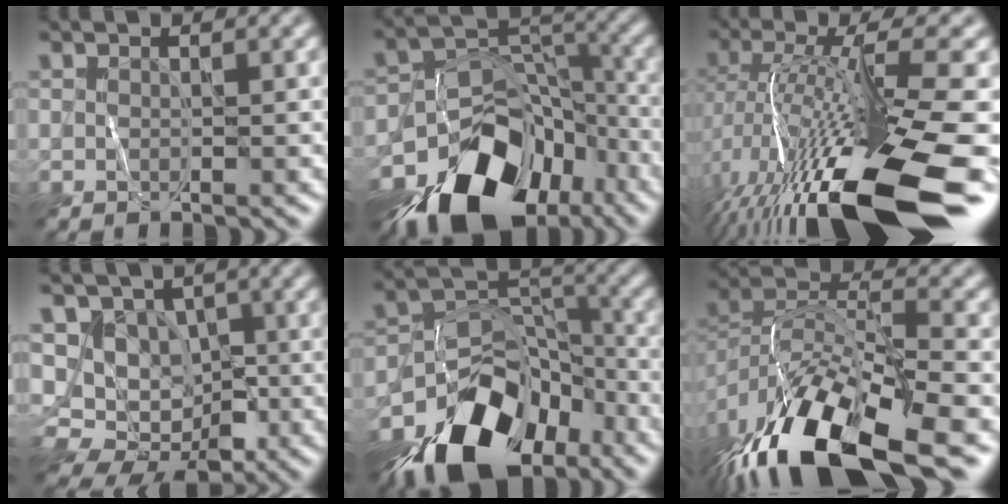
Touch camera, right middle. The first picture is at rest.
{"total": 13.5, "force": [-8.6, 7.7, 7.0], "torque": [-0.120, 0.005, -0.146]}
{"total": 15.2, "force": [-7.2, 3.3, 13.0], "torque": [-0.236, 0.008, -0.117]}
{"total": 7.3, "force": [-0.4, 6.8, 2.7], "torque": [-0.028, 0.013, -0.032]}
{"total": 12.2, "force": [-8.0, 6.4, 6.5], "torque": [-0.103, 0.013, -0.144]}
{"total": 13.7, "force": [-7.9, 5.0, 10.1], "torque": [-0.192, -0.002, -0.144]}